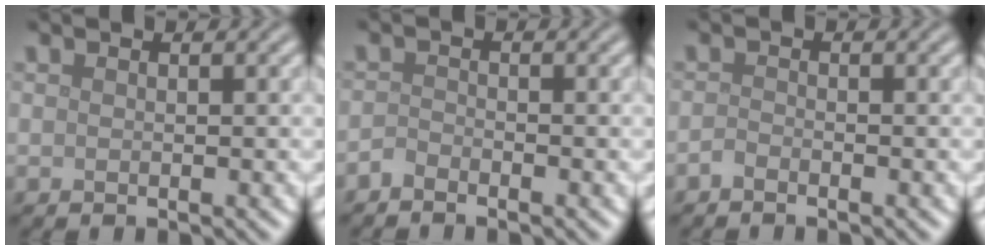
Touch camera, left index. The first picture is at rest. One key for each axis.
{"total": 1.1, "fx": -1.0, "fy": 0.3, "fz": 0.3, "tx": -0.004, "ty": 0.001, "tz": -0.024}
{"total": 0.8, "fx": -0.7, "fy": 0.2, "fz": 0.3, "tx": -0.007, "ty": -0.001, "tz": -0.016}